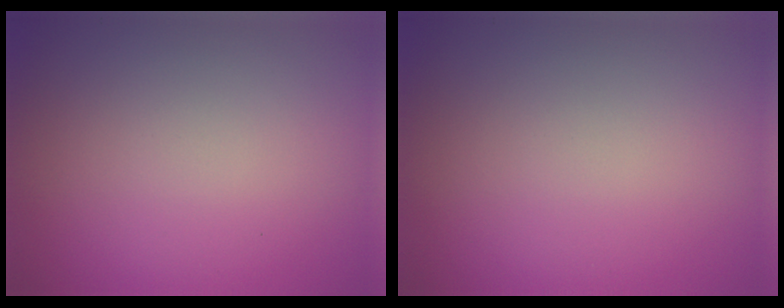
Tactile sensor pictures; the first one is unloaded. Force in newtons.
{"total": 0.0}